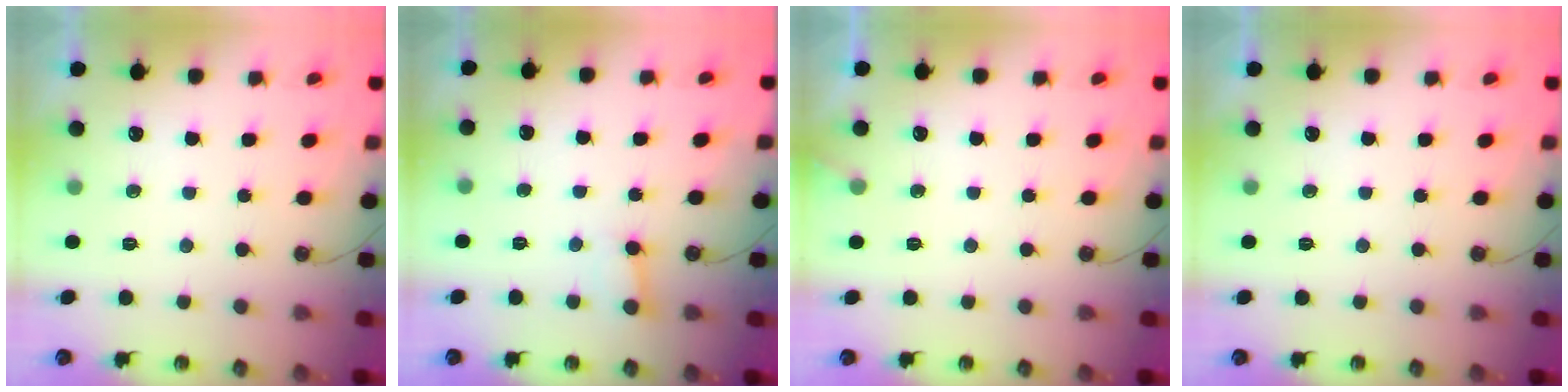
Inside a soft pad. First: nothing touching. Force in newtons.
{"total": 2.6, "press": 2.6, "slide": 0.3}
{"total": 3.4, "press": 3.4, "slide": 0.2}
{"total": 0.0}